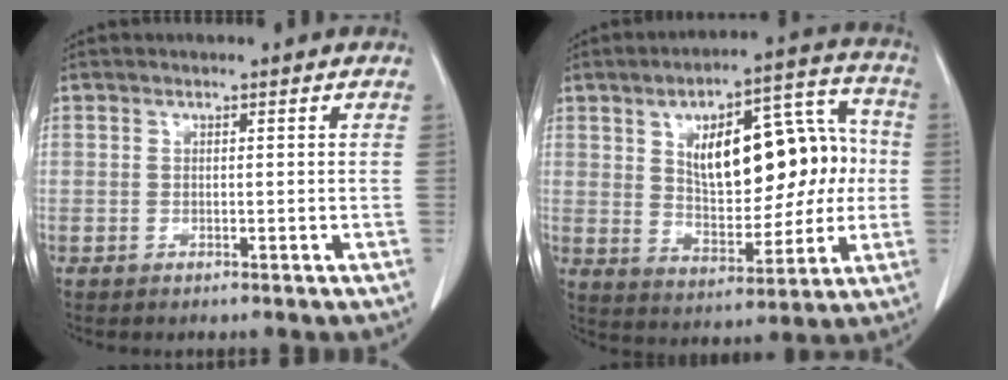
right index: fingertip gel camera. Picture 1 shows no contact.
{"total": 17.5, "force": [2.4, 7.8, 15.5], "torque": [-0.226, 0.037, 0.048]}